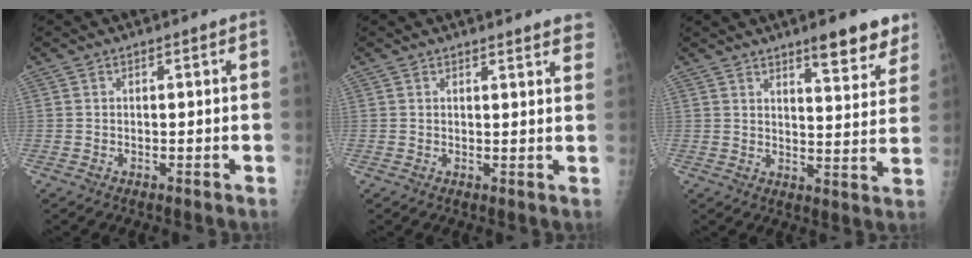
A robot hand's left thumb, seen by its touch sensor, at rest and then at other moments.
{"total": 5.4, "force": [5.0, 1.0, 1.7], "torque": [-0.001, -0.022, 0.040]}
{"total": 10.0, "force": [7.2, 2.8, 6.3], "torque": [-0.051, -0.044, 0.098]}